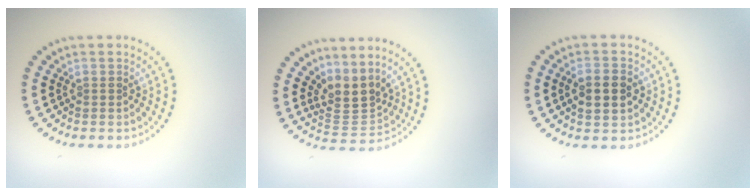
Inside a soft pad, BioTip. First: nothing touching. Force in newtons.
{"total": 3.4, "press": 2.4, "slide": 2.4}
{"total": 2.9, "press": 2.9, "slide": 0.1}